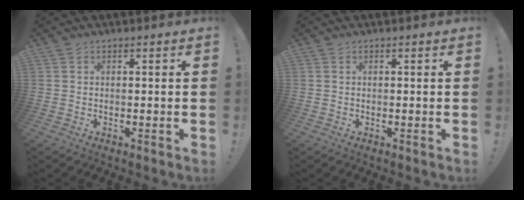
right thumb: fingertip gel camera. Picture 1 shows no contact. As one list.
[{"total": 0.0}]